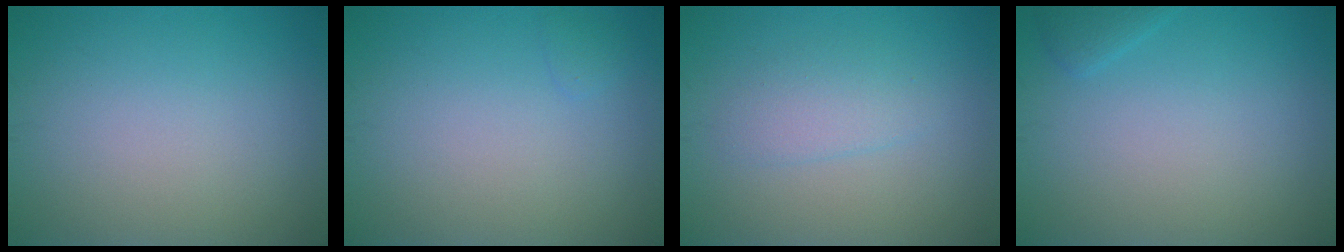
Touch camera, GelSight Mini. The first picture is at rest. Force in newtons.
{"total": 0.6, "press": 0.6, "slide": 0.0}
{"total": 2.0, "press": 1.9, "slide": 0.1}
{"total": 0.9, "press": 0.9, "slide": 0.1}